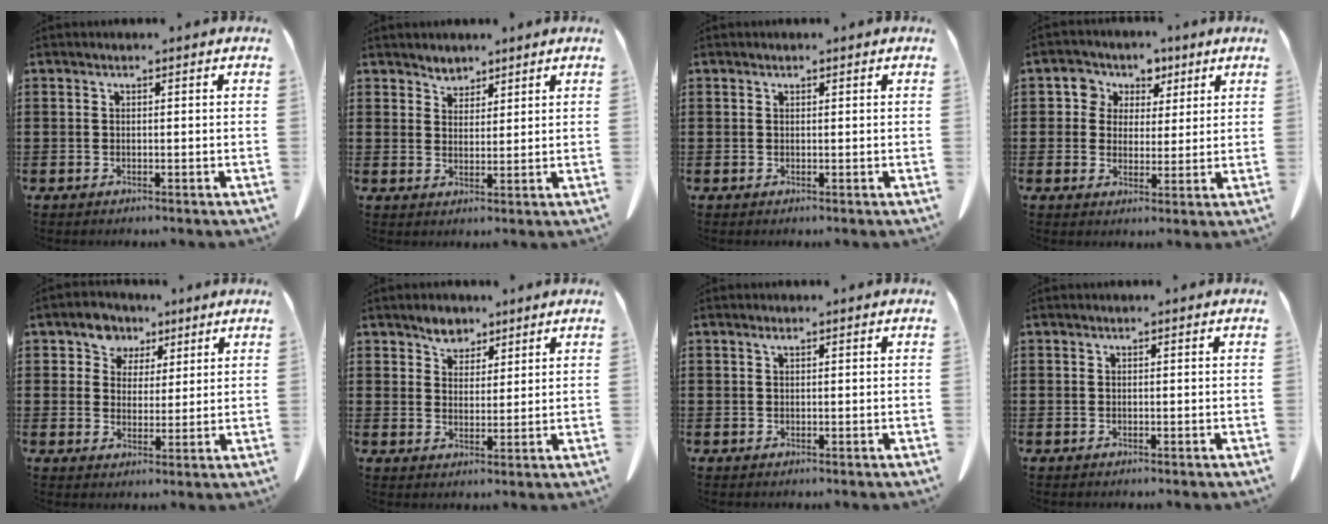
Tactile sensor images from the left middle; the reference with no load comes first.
{"total": 2.7, "force": [2.4, 1.2, 0.2], "torque": [-0.012, 0.002, 0.047]}
{"total": 0.0}
{"total": 5.3, "force": [2.3, 4.7, 0.7], "torque": [-0.046, 0.013, 0.038]}
{"total": 5.5, "force": [3.5, 4.1, 0.8], "torque": [-0.036, 0.001, 0.062]}
{"total": 4.1, "force": [3.3, 2.3, 1.0], "torque": [-0.022, 0.002, 0.061]}
{"total": 0.8, "force": [0.4, 0.2, 0.6], "torque": [-0.014, 0.001, 0.007]}
{"total": 0.0}